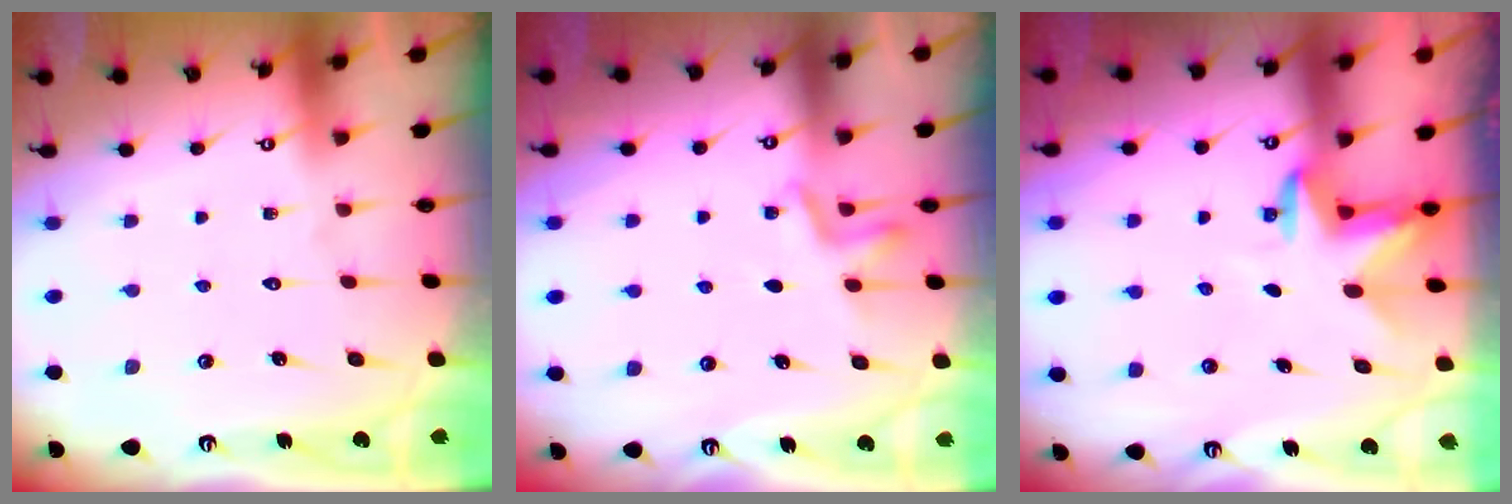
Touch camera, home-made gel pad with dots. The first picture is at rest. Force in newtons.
{"total": 5.1, "press": 4.9, "slide": 1.5}
{"total": 3.0, "press": 2.9, "slide": 0.7}